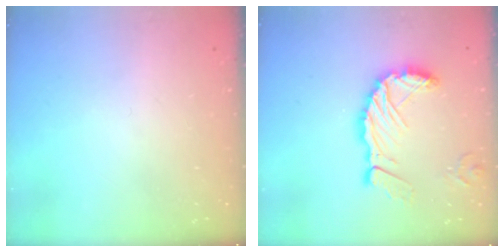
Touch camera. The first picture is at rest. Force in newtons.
{"total": 10.9, "press": 10.8, "slide": 1.5}